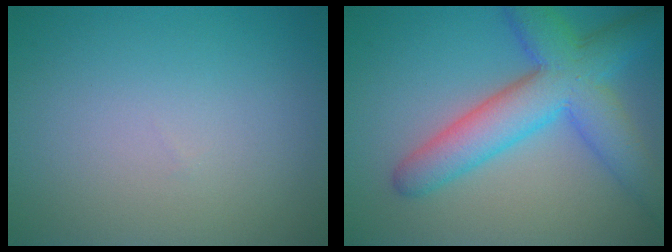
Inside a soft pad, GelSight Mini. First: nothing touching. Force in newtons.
{"total": 7.9, "press": 7.9, "slide": 0.3}